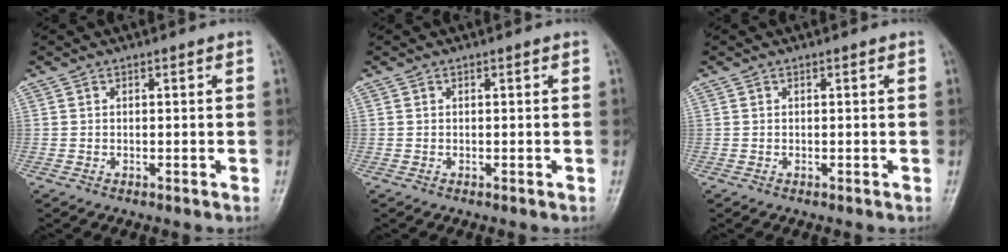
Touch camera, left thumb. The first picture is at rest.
{"total": 0.0}
{"total": 0.0}